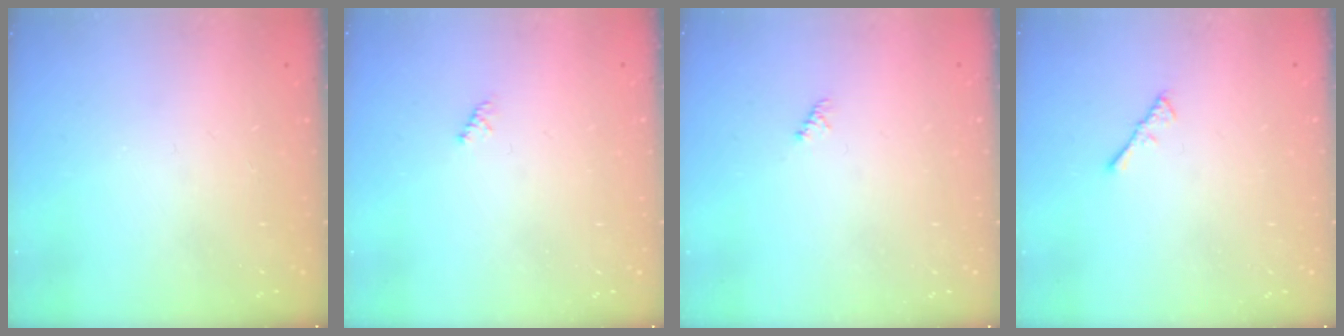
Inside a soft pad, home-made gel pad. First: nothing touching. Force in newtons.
{"total": 1.5, "press": 1.4, "slide": 0.4}
{"total": 1.1, "press": 1.1, "slide": 0.3}
{"total": 2.2, "press": 2.1, "slide": 0.5}